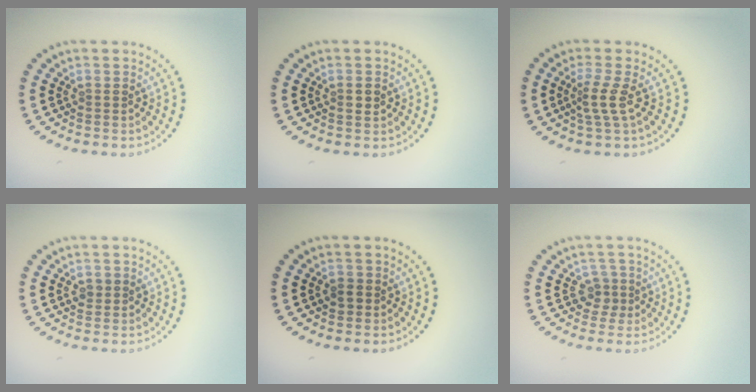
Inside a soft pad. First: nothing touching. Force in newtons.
{"total": 1.0, "press": 1.0, "slide": 0.2}
{"total": 2.2, "press": 1.5, "slide": 1.6}
{"total": 0.8, "press": 0.8, "slide": 0.1}
{"total": 1.1, "press": 1.1, "slide": 0.1}
{"total": 1.7, "press": 1.3, "slide": 1.2}